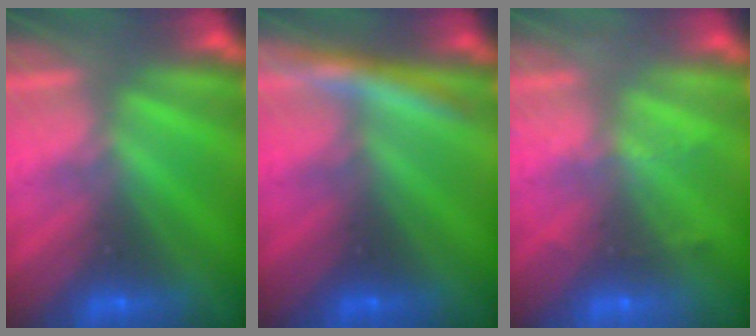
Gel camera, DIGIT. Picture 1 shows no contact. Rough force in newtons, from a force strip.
{"total": 3.7}
{"total": 2.3}